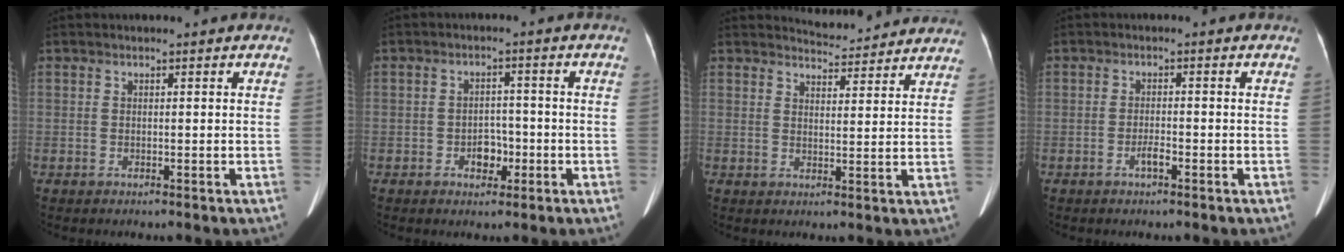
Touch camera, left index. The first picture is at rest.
{"total": 3.4, "force": [-1.5, 2.3, 2.1], "torque": [-0.031, 0.006, -0.021]}
{"total": 8.6, "force": [8.5, 1.2, 0.6], "torque": [-0.003, 0.002, 0.094]}
{"total": 1.7, "force": [-1.1, 0.3, 1.3], "torque": [-0.026, -0.001, -0.018]}